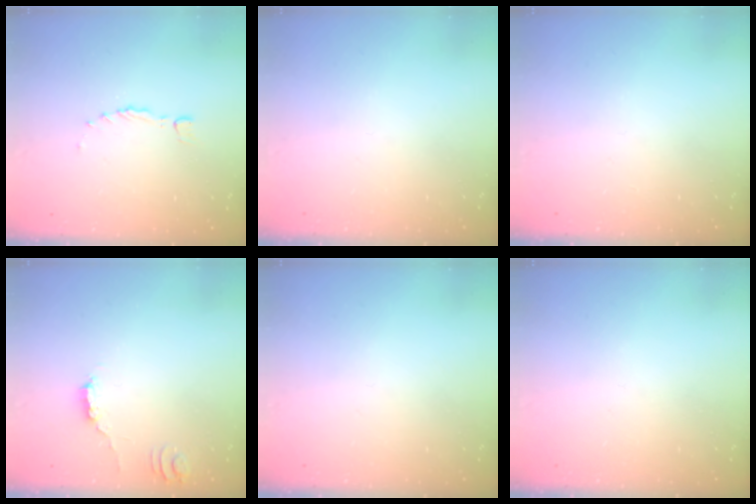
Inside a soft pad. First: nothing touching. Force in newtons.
{"total": 0.0}
{"total": 0.0}
{"total": 2.9, "press": 2.8, "slide": 0.4}
{"total": 0.0}
{"total": 0.0}